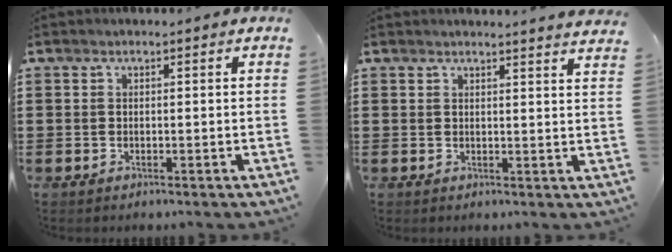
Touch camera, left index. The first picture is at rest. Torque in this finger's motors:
{"motor_torque": [0.02, -0.02, 0.12, 0.03]}